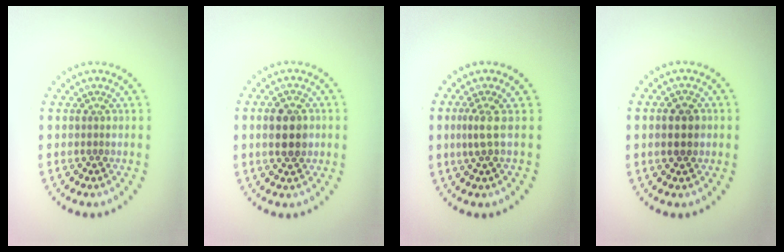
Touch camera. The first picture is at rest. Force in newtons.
{"total": 3.8, "press": 3.8, "slide": 0.1}
{"total": 1.6, "press": 1.2, "slide": 1.0}
{"total": 3.2, "press": 3.2, "slide": 0.1}